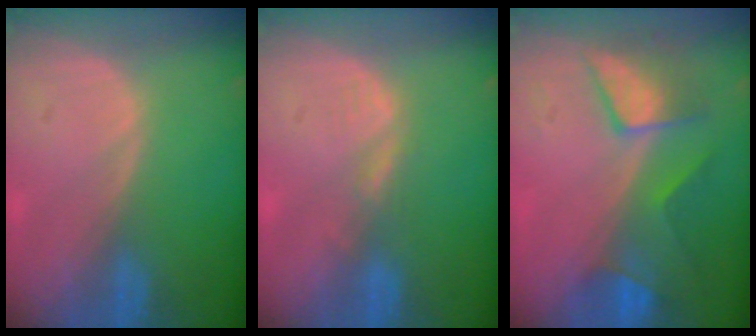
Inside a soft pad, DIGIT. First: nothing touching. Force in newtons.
{"total": 1.6, "press": 1.6, "slide": 0.2}
{"total": 7.5, "press": 7.0, "slide": 2.6}